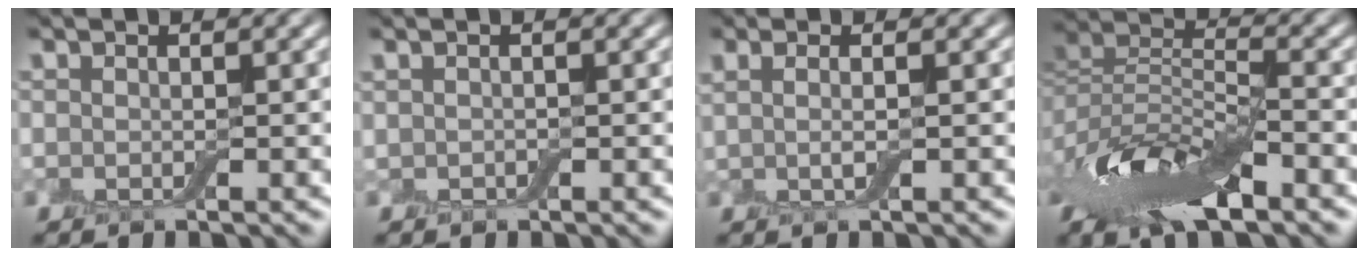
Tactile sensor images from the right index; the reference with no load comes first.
{"total": 0.0}
{"total": 1.7, "force": [0.1, 0.6, 1.6], "torque": [-0.023, -0.005, -0.008]}
{"total": 9.6, "force": [-5.5, 4.0, 6.7], "torque": [-0.131, 0.003, -0.110]}